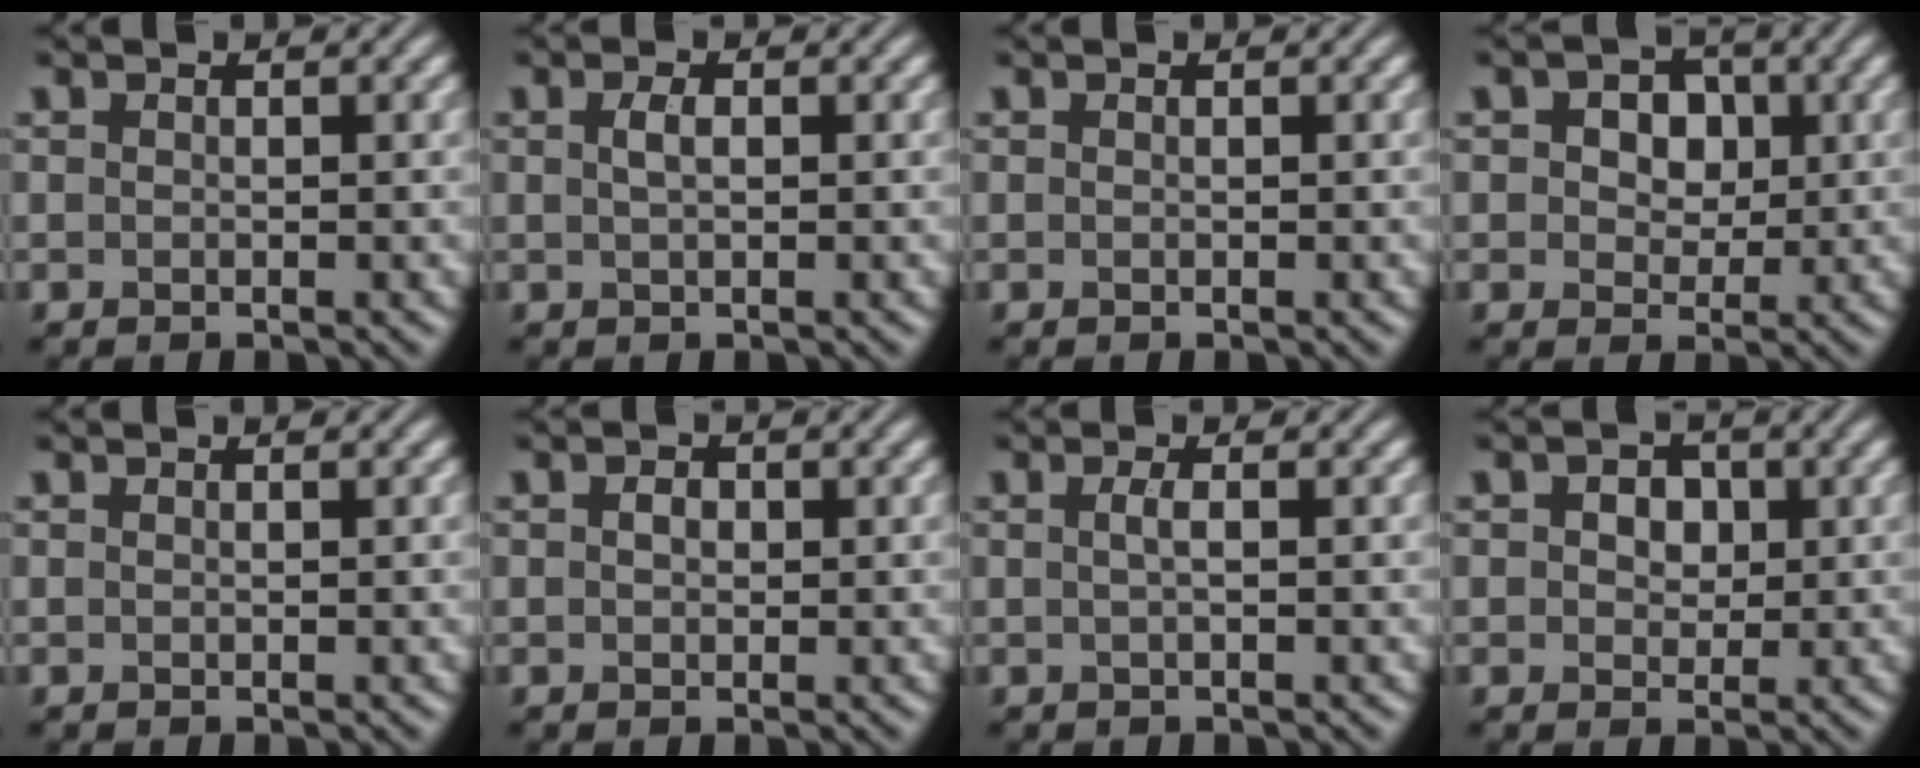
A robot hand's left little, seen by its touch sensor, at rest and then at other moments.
{"total": 1.2, "force": [0.2, 0.5, 1.1], "torque": [-0.025, 0.003, 0.004]}
{"total": 0.0}
{"total": 4.3, "force": [1.0, 3.2, 2.7], "torque": [-0.033, 0.011, -0.008]}
{"total": 0.0}
{"total": 1.1, "force": [0.1, 0.8, 0.7], "torque": [-0.015, 0.001, -0.001]}
{"total": 1.0, "force": [0.1, 0.3, 1.0], "torque": [-0.019, 0.004, 0.001]}
{"total": 2.9, "force": [0.7, 2.2, 1.8], "torque": [-0.024, 0.009, -0.002]}